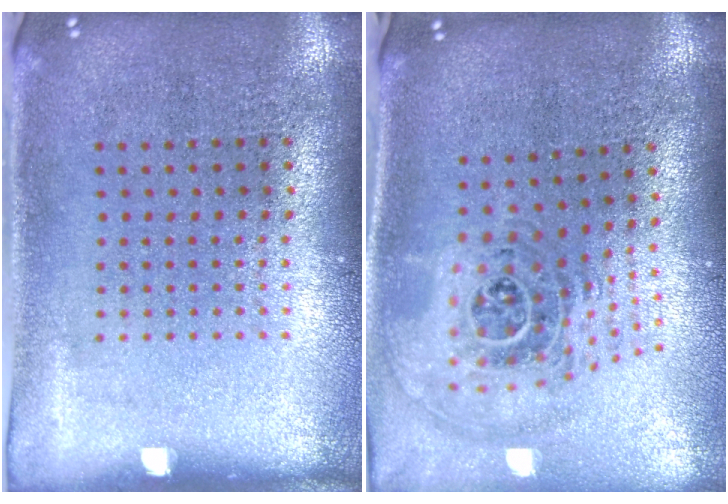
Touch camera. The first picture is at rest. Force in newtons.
{"total": 1.8, "press": 1.5, "slide": 1.1}